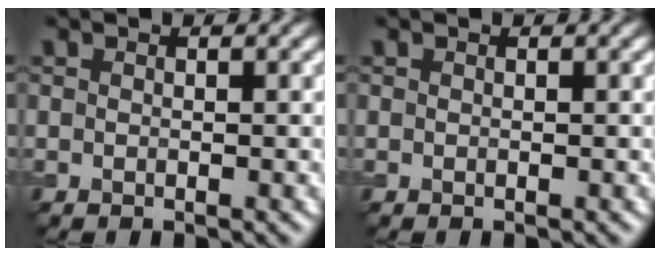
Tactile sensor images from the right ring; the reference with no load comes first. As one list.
[{"total": 0.0}]